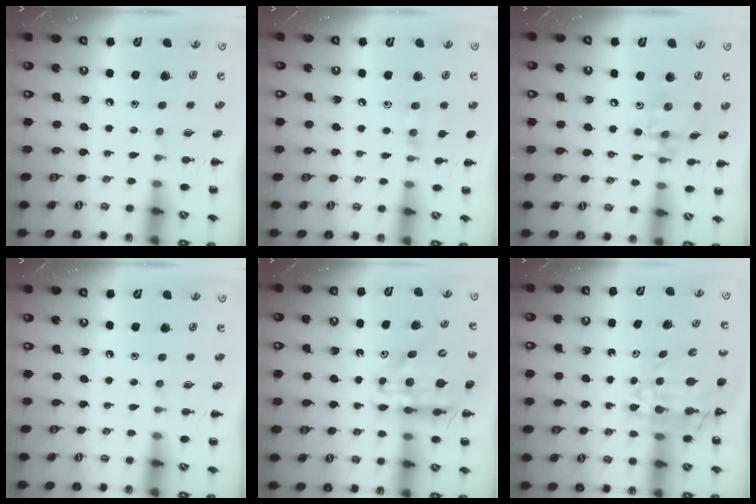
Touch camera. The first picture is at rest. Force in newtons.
{"total": 5.6, "press": 5.4, "slide": 1.6}
{"total": 11.9, "press": 11.8, "slide": 1.5}
{"total": 0.0}
{"total": 12.9, "press": 12.2, "slide": 3.9}
{"total": 9.8, "press": 9.3, "slide": 3.0}